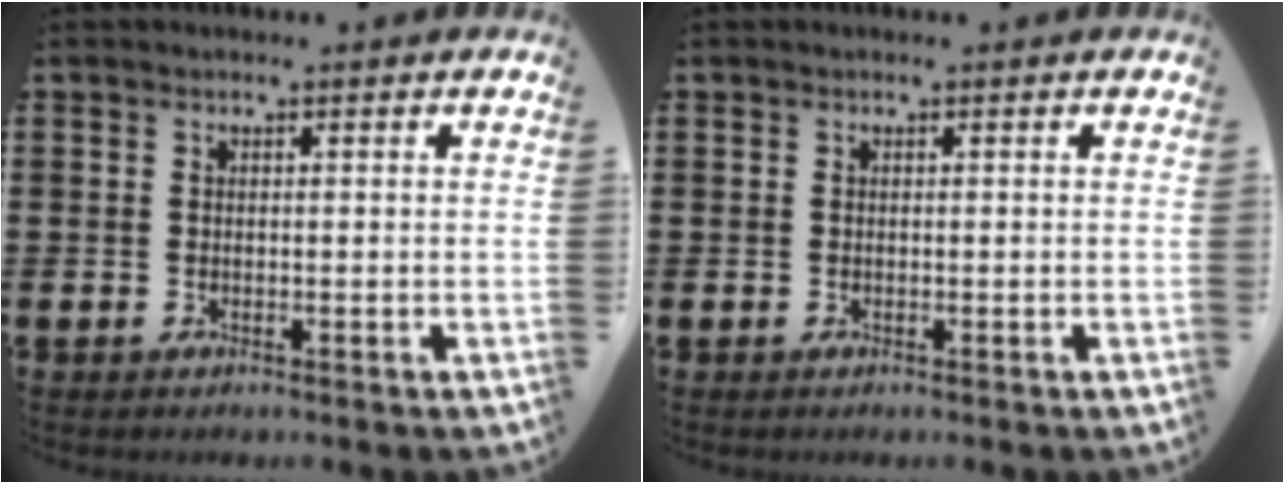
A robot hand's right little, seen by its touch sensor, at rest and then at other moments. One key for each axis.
{"total": 0.0}